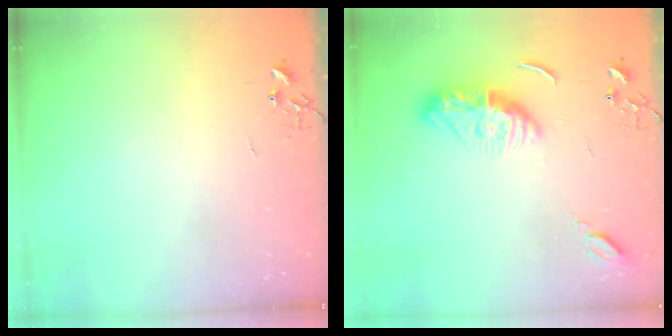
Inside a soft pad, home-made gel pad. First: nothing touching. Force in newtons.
{"total": 11.3, "press": 11.3, "slide": 0.3}